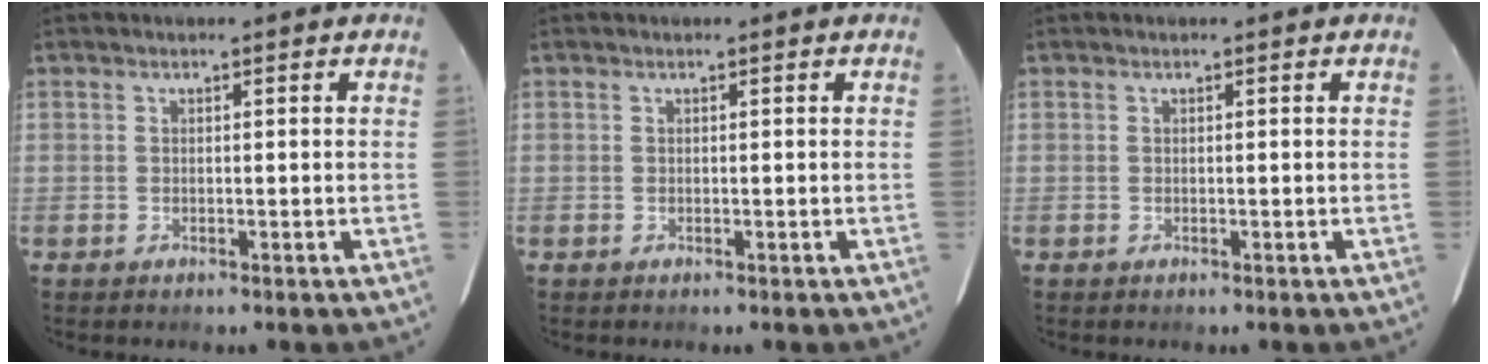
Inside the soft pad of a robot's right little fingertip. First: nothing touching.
{"total": 0.0}
{"total": 0.0}